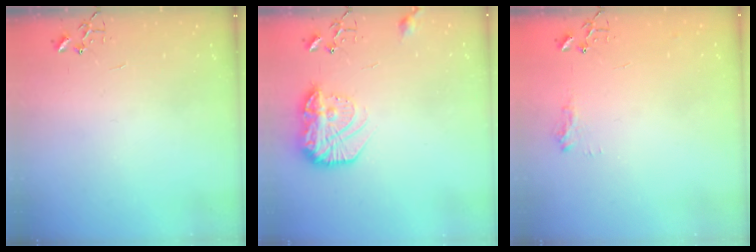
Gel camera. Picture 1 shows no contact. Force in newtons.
{"total": 15.3, "press": 15.2, "slide": 1.0}
{"total": 8.2, "press": 8.2, "slide": 0.9}